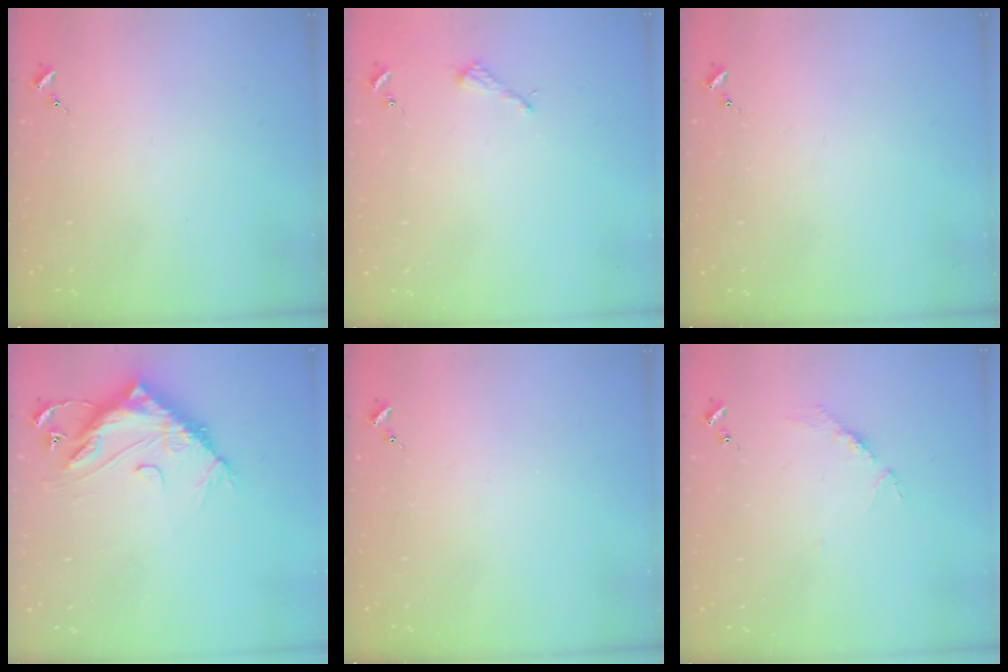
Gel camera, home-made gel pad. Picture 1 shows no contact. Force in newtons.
{"total": 2.6, "press": 2.6, "slide": 0.3}
{"total": 0.0}
{"total": 15.2, "press": 15.2, "slide": 1.0}
{"total": 0.0}
{"total": 3.9, "press": 3.8, "slide": 0.5}